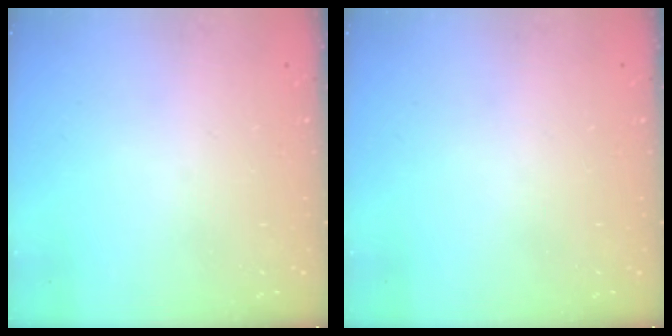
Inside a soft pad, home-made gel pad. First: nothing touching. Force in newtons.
{"total": 0.0}